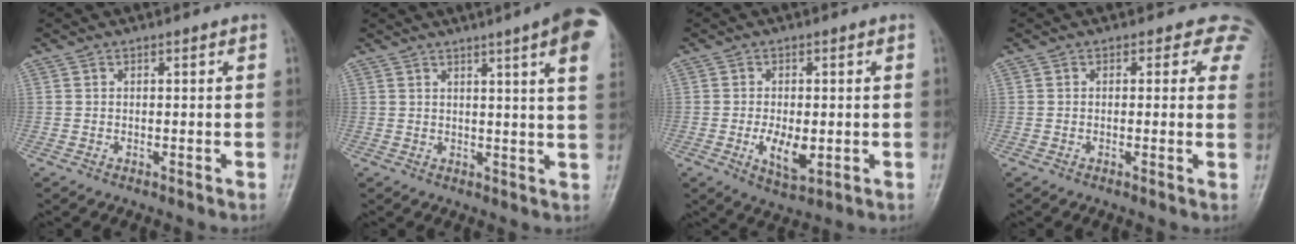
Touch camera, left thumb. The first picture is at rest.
{"total": 13.2, "force": [6.8, 1.2, 11.3], "torque": [-0.132, -0.018, 0.068]}
{"total": 6.3, "force": [-1.1, 3.1, 5.4], "torque": [-0.091, -0.009, -0.014]}
{"total": 4.5, "force": [3.0, 3.0, 1.4], "torque": [0.022, -0.006, 0.005]}